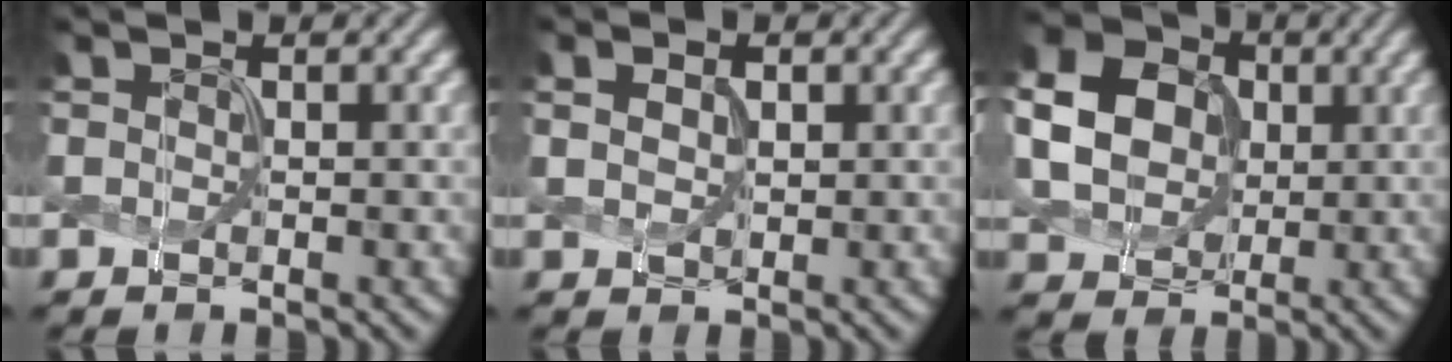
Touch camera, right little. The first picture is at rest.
{"total": 1.5, "force": [0.3, 1.0, 1.1], "torque": [-0.031, 0.002, 0.015]}
{"total": 7.9, "force": [0.9, 6.6, 4.2], "torque": [-0.126, 0.027, 0.015]}